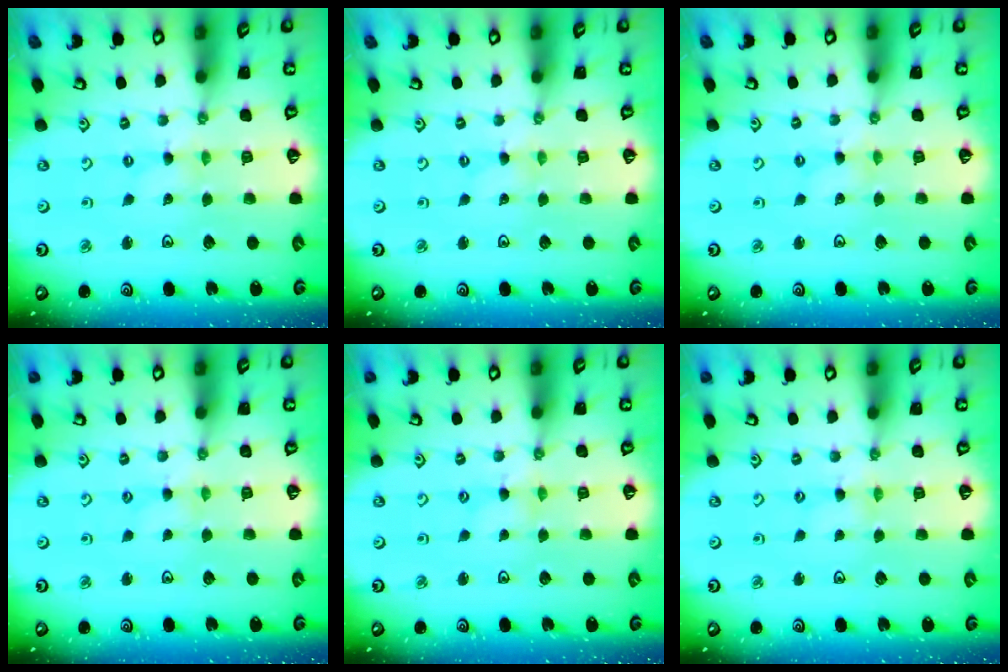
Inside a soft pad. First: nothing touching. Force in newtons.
{"total": 0.0}
{"total": 0.8, "press": 0.8, "slide": 0.2}
{"total": 1.6, "press": 1.6, "slide": 0.3}
{"total": 1.7, "press": 1.7, "slide": 0.2}
{"total": 2.7, "press": 2.7, "slide": 0.4}